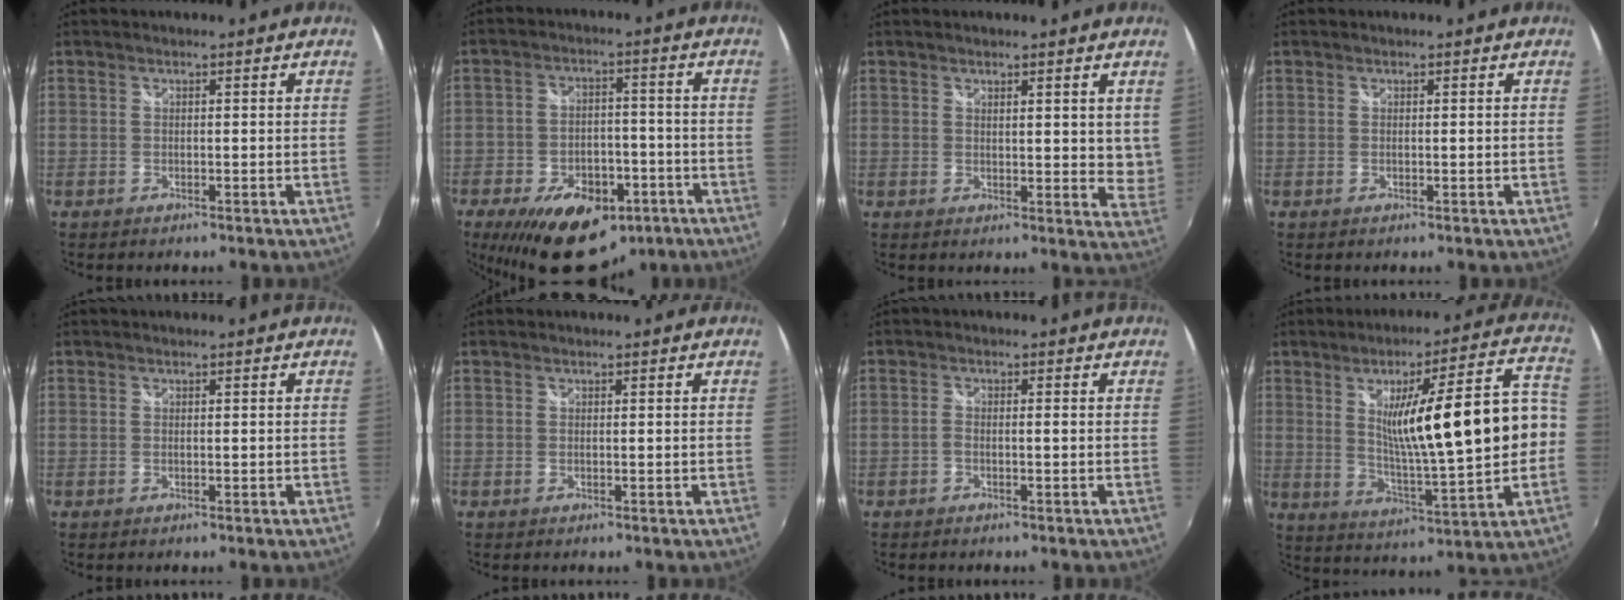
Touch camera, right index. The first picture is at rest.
{"total": 18.1, "force": [-10.9, 10.1, 10.4], "torque": [-0.208, -0.003, -0.151]}
{"total": 5.6, "force": [3.7, 2.1, 3.6], "torque": [-0.023, 0.005, 0.056]}
{"total": 0.0}
{"total": 0.0}
{"total": 0.0}
{"total": 1.0, "force": [-0.6, 0.0, 0.8], "torque": [-0.020, 0.006, -0.012]}
{"total": 19.1, "force": [0.5, 2.9, 18.9], "torque": [-0.274, 0.009, 0.028]}